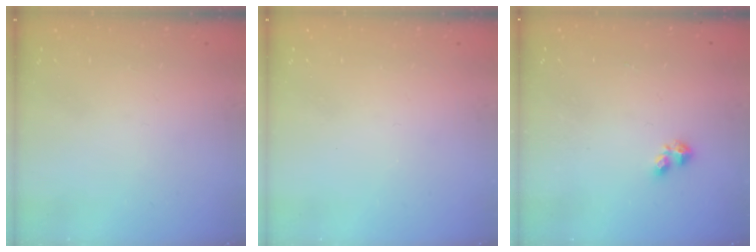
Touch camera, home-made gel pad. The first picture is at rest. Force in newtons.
{"total": 0.0}
{"total": 2.2, "press": 2.2, "slide": 0.4}